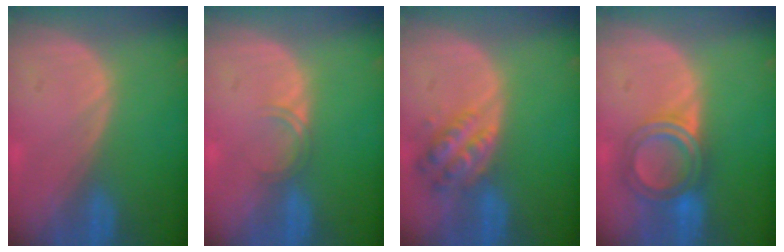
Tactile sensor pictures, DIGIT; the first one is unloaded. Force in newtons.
{"total": 1.7, "press": 1.7, "slide": 0.3}
{"total": 6.0, "press": 5.5, "slide": 2.3}
{"total": 5.9, "press": 5.6, "slide": 1.6}